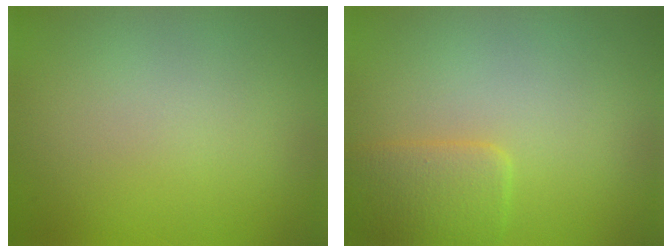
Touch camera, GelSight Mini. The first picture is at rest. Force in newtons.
{"total": 2.6, "press": 2.5, "slide": 0.3}